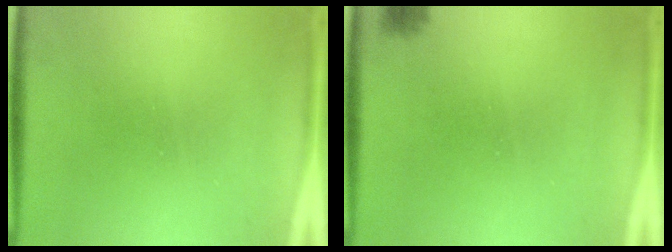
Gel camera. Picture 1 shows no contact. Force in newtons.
{"total": 1.6}